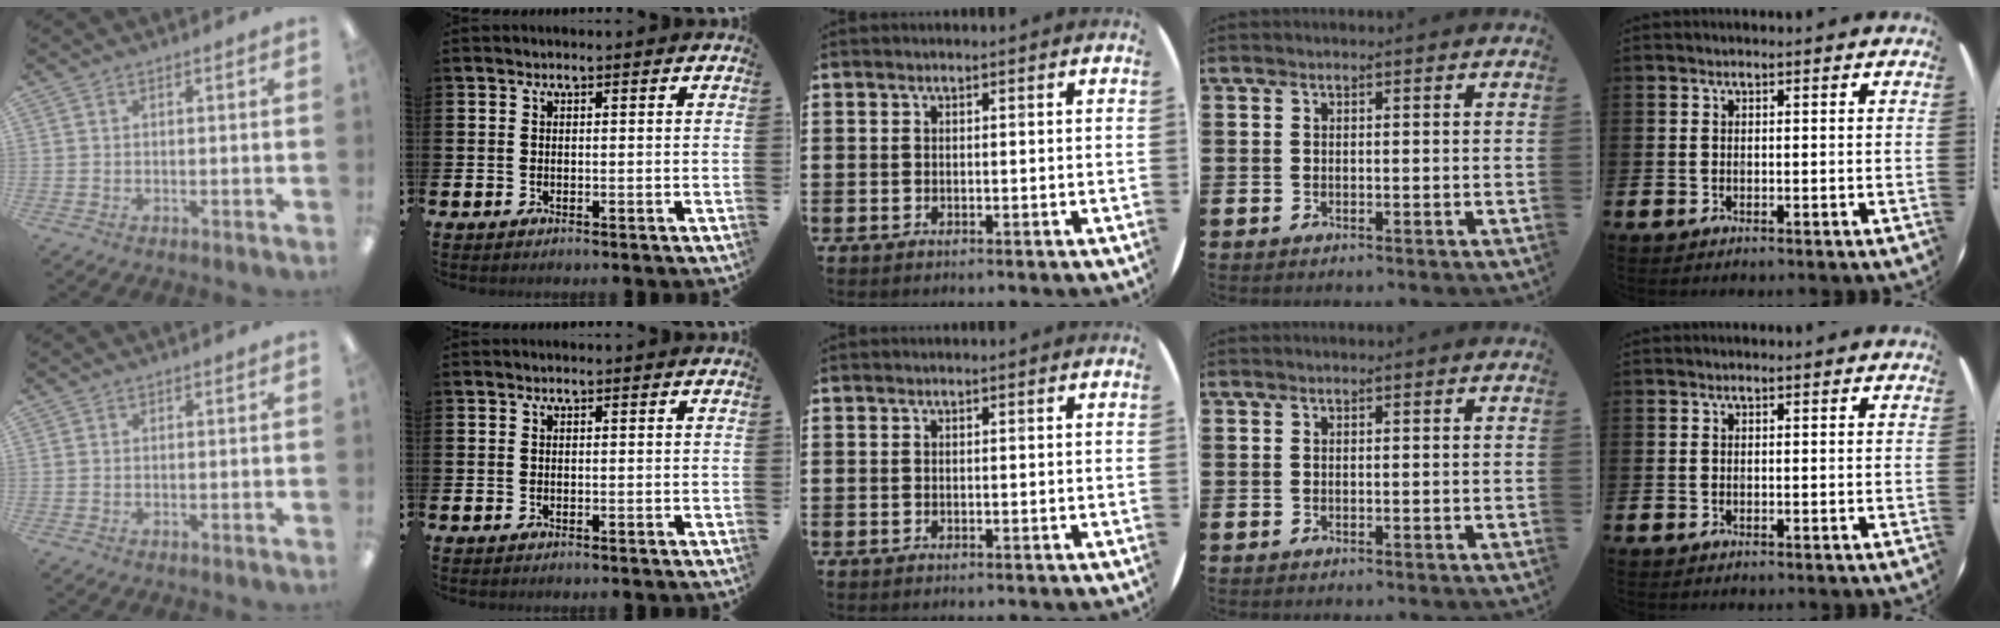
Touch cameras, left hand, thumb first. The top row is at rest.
{}